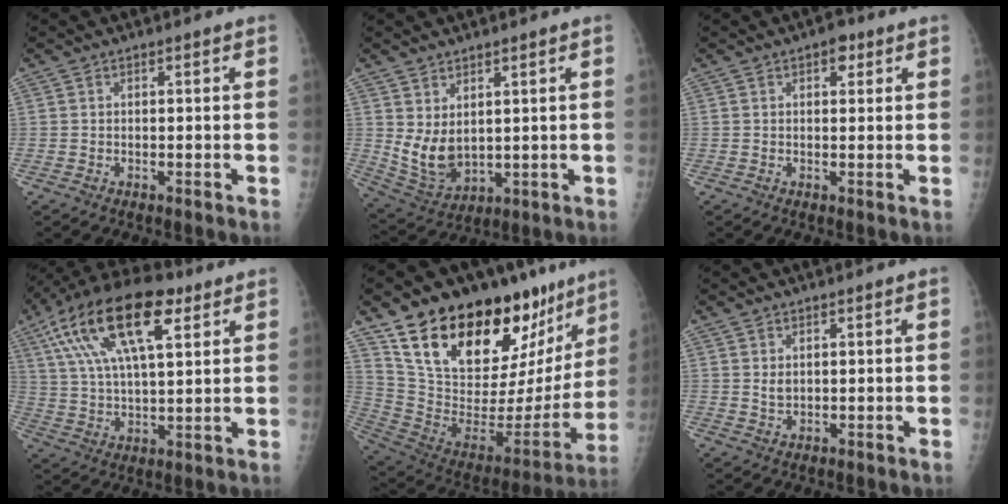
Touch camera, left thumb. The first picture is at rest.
{"total": 8.1, "force": [2.5, 5.1, 5.8], "torque": [-0.097, -0.030, 0.069]}
{"total": 2.8, "force": [1.5, 1.6, 1.8], "torque": [-0.010, -0.002, 0.017]}
{"total": 20.7, "force": [9.6, 8.5, 16.2], "torque": [-0.295, 0.001, 0.171]}
{"total": 33.4, "force": [22.8, 14.1, 19.9], "torque": [-0.280, -0.087, 0.360]}
{"total": 2.0, "force": [1.0, 1.3, 1.1], "torque": [-0.013, -0.009, 0.023]}